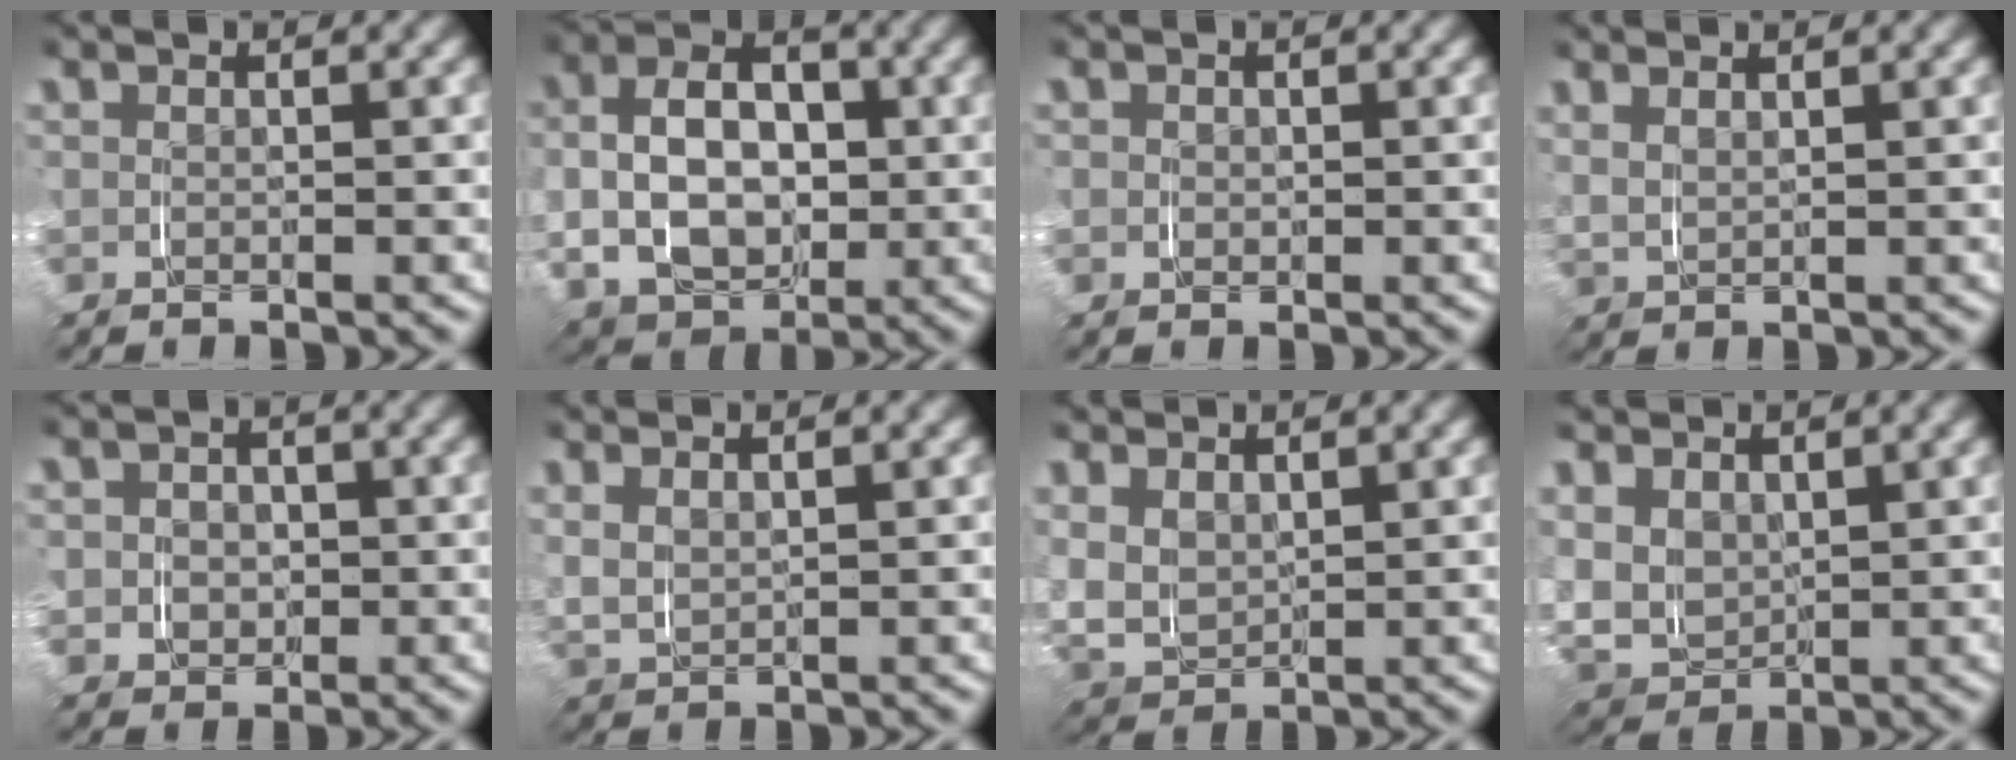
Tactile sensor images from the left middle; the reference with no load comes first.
{"total": 6.2, "force": [0.3, 5.1, 3.5], "torque": [-0.029, -0.009, 0.004]}
{"total": 0.6, "force": [0.0, 0.5, -0.3], "torque": [0.005, -0.006, 0.004]}
{"total": 2.3, "force": [2.1, -0.9, 0.0], "torque": [0.012, 0.008, 0.037]}
{"total": 2.0, "force": [0.1, 2.0, 0.1], "torque": [0.012, -0.007, 0.003]}
{"total": 2.3, "force": [2.3, 0.1, 0.1], "torque": [-0.005, 0.005, 0.041]}
{"total": 4.5, "force": [2.7, 3.5, 0.9], "torque": [-0.038, -0.007, 0.043]}
{"total": 5.4, "force": [2.5, 4.6, 1.3], "torque": [-0.043, -0.018, 0.041]}